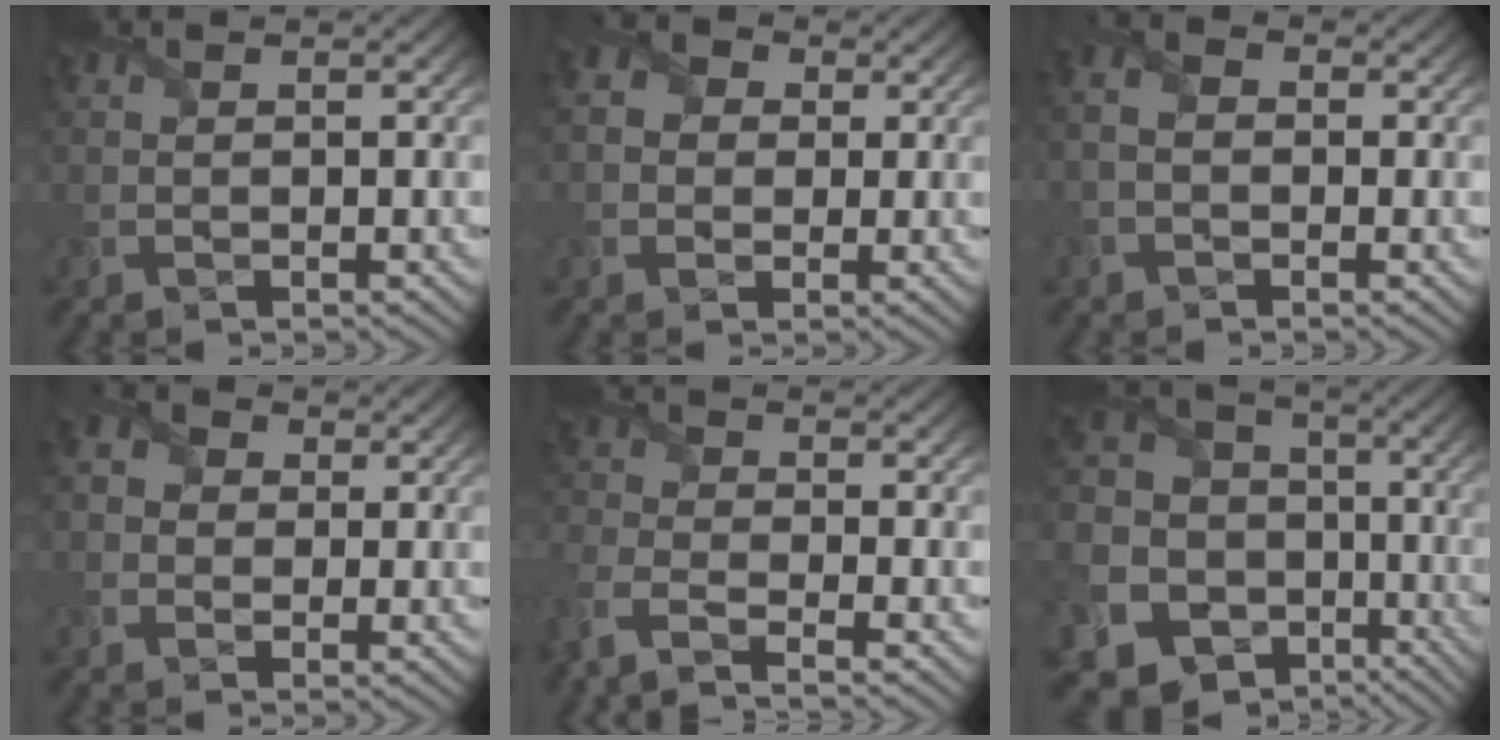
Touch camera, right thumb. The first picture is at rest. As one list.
[{"total": 4.0, "force": [0.6, 3.6, 1.8], "torque": [-0.068, 0.006, 0.001]}, {"total": 3.2, "force": [-0.6, 2.3, 2.1], "torque": [-0.045, 0.008, -0.015]}, {"total": 3.5, "force": [0.3, 3.2, 1.4], "torque": [-0.056, 0.005, -0.001]}, {"total": 6.0, "force": [-4.5, 1.7, 3.7], "torque": [-0.096, -0.020, -0.102]}, {"total": 19.0, "force": [-6.1, 16.5, 7.3], "torque": [-0.240, -0.023, -0.087]}]